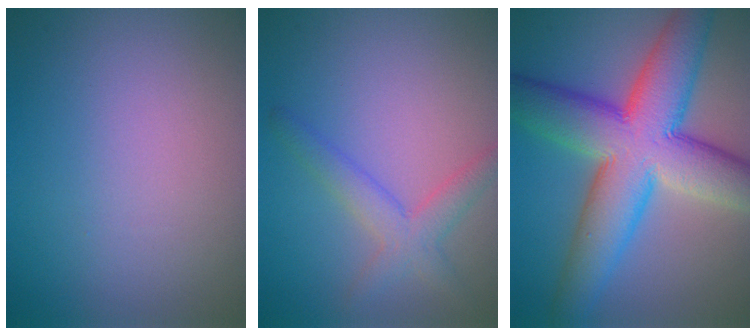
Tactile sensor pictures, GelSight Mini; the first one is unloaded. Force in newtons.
{"total": 3.1, "press": 3.1, "slide": 0.2}
{"total": 12.1, "press": 12.1, "slide": 0.3}